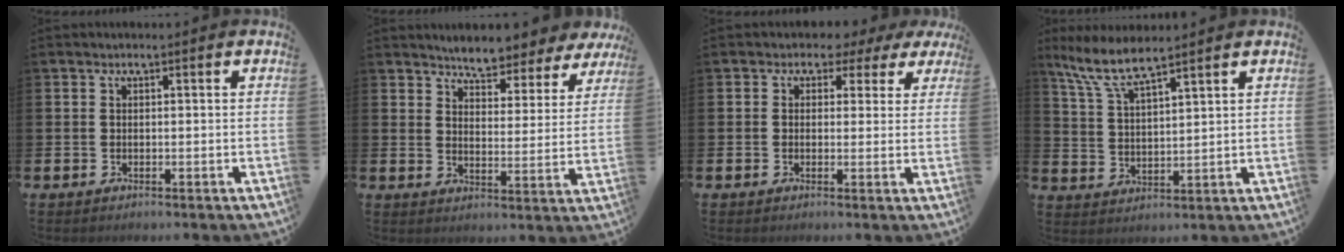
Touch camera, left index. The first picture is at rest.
{"total": 5.2, "force": [5.1, 0.8, 0.4], "torque": [-0.029, -0.036, 0.087]}
{"total": 2.2, "force": [1.0, 1.9, 0.6], "torque": [-0.012, -0.001, 0.009]}
{"total": 6.6, "force": [5.8, 0.8, 3.1], "torque": [-0.081, -0.022, 0.102]}